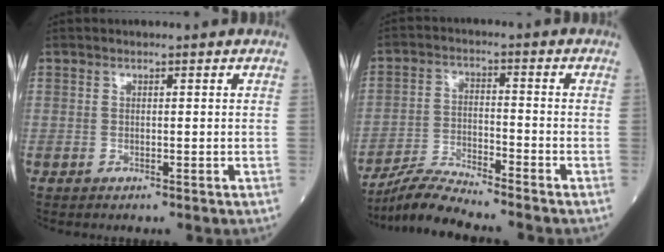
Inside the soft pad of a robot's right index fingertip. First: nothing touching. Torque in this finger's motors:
{"motor_torque": [0.12, -0.57, 0.10, -0.01]}